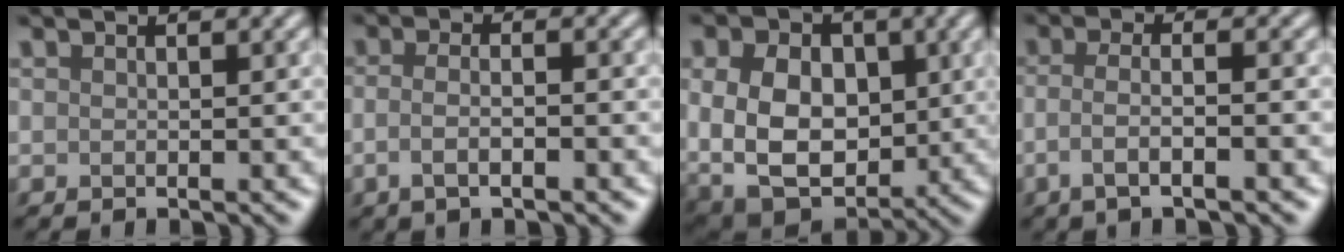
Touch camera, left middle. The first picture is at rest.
{"total": 3.2, "force": [-0.9, 1.2, 2.8], "torque": [-0.045, -0.004, -0.017]}
{"total": 10.8, "force": [0.7, 7.9, 7.3], "torque": [-0.147, -0.007, 0.017]}
{"total": 3.7, "force": [-1.3, 1.0, 3.3], "torque": [-0.056, -0.001, -0.036]}